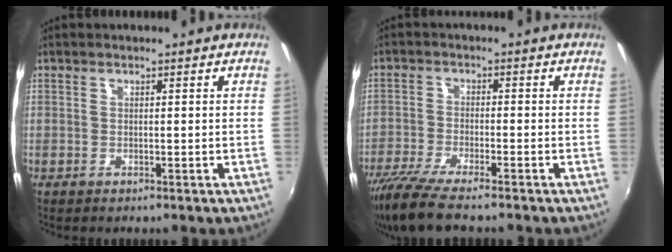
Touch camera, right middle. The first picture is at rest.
{"total": 9.3, "force": [-7.7, 1.1, 5.1], "torque": [-0.119, -0.034, -0.141]}